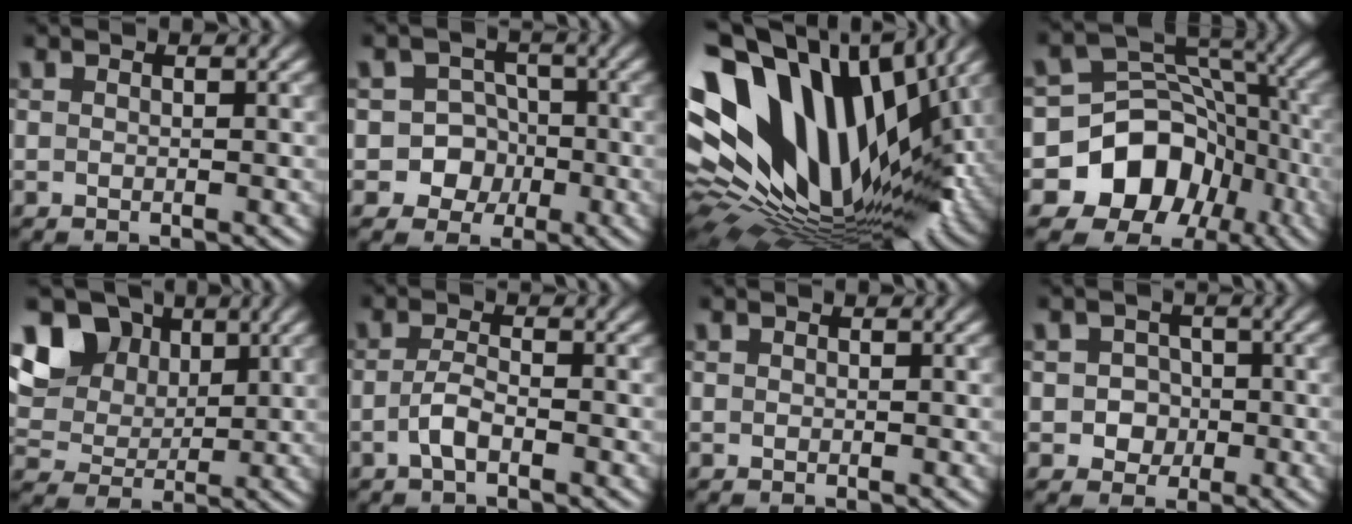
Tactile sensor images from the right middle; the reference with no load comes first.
{"total": 5.8, "force": [-1.8, 5.4, 1.1], "torque": [0.006, 0.015, -0.052]}
{"total": 18.7, "force": [4.5, 11.8, 13.8], "torque": [-0.275, 0.009, 0.082]}
{"total": 10.8, "force": [-5.2, 8.5, 4.1], "torque": [-0.063, 0.020, -0.102]}
{"total": 11.7, "force": [5.5, 8.6, 5.7], "torque": [-0.133, 0.017, 0.104]}
{"total": 2.0, "force": [-0.9, 0.6, 1.7], "torque": [-0.035, 0.003, -0.022]}
{"total": 0.0}
{"total": 2.4, "force": [-0.4, 2.2, 0.8], "torque": [0.012, -0.002, -0.015]}